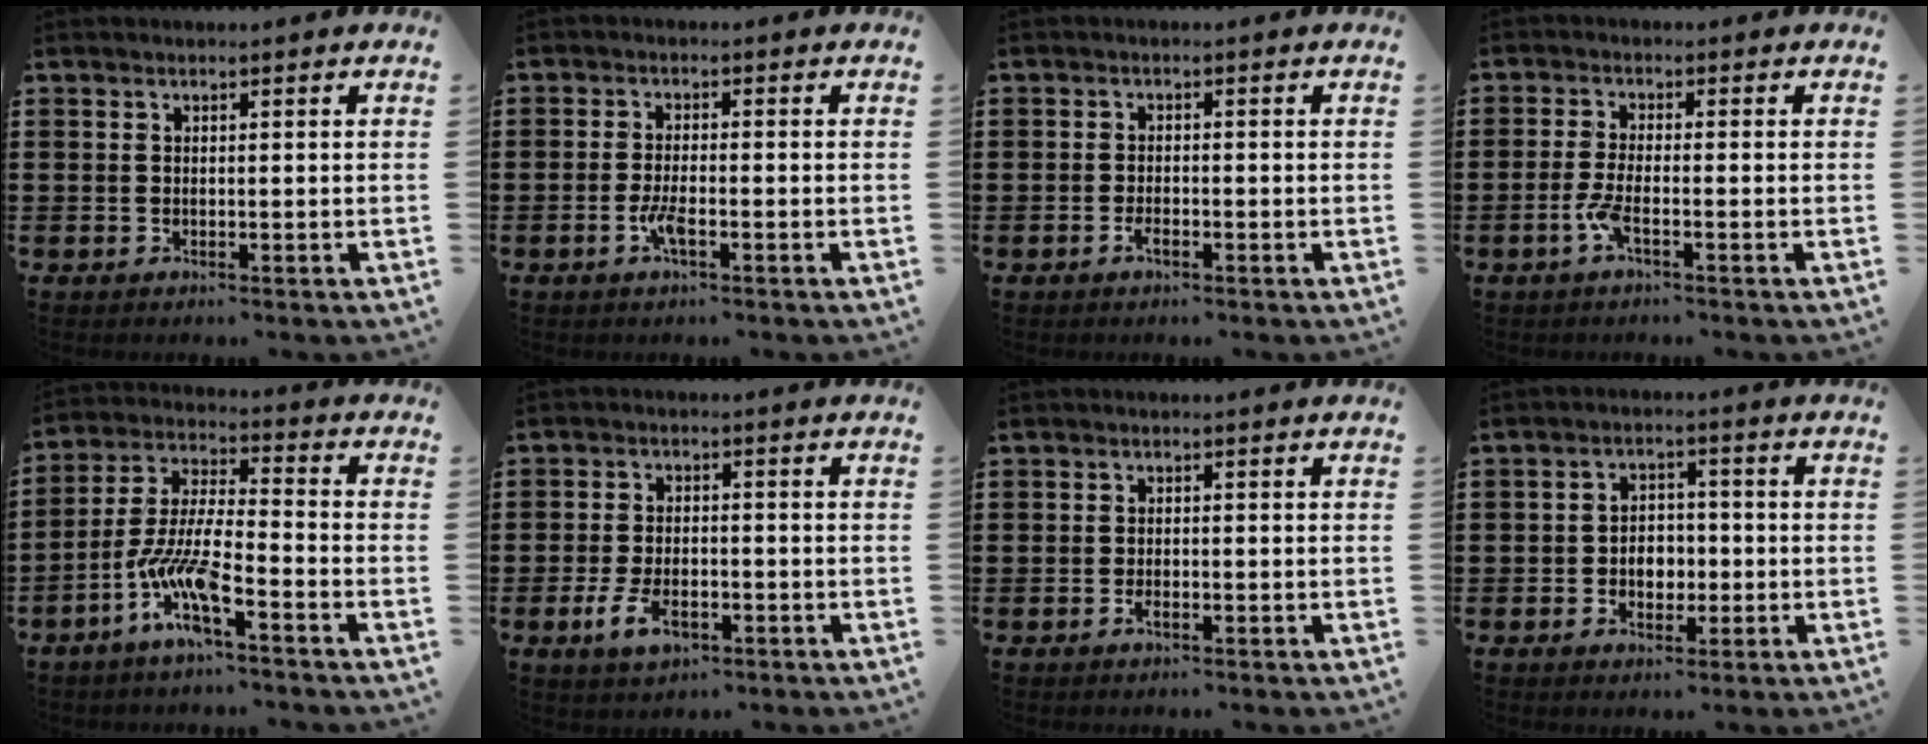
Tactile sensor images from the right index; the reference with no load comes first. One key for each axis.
{"total": 3.4, "fx": -1.6, "fy": 0.5, "fz": 3.0, "tx": -0.071, "ty": -0.008, "tz": -0.034}
{"total": 1.5, "fx": -1.0, "fy": 0.5, "fz": 1.1, "tx": -0.021, "ty": -0.003, "tz": -0.018}
{"total": 3.5, "fx": -1.8, "fy": 0.5, "fz": 3.0, "tx": -0.079, "ty": -0.010, "tz": -0.041}
{"total": 9.8, "fx": -5.6, "fy": 1.9, "fz": 7.9, "tx": -0.187, "ty": -0.011, "tz": -0.113}
{"total": 4.8, "fx": -2.1, "fy": 2.5, "fz": 3.5, "tx": -0.087, "ty": -0.005, "tz": -0.044}
{"total": 1.1, "fx": -0.7, "fy": 0.4, "fz": 0.8, "tx": -0.017, "ty": -0.003, "tz": -0.013}
{"total": 3.7, "fx": -1.0, "fy": 2.8, "fz": 2.2, "tx": -0.031, "ty": 0.000, "tz": -0.025}